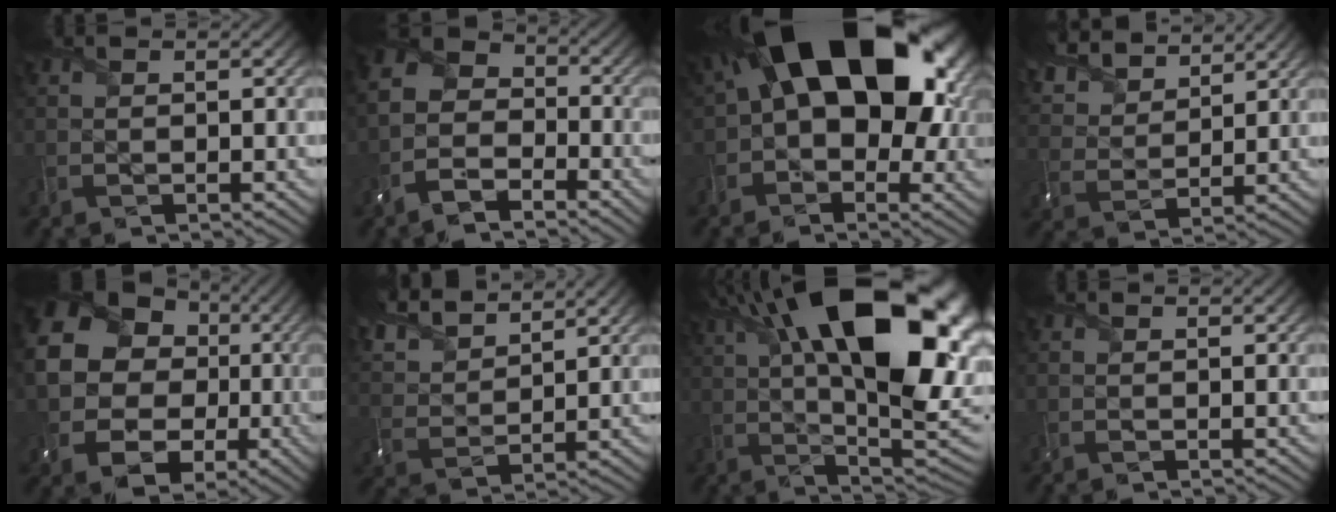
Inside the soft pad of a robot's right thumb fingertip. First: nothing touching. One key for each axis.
{"total": 8.2, "fx": -4.8, "fy": 5.0, "fz": 4.4, "tx": -0.101, "ty": -0.013, "tz": -0.108}
{"total": 20.4, "fx": 5.3, "fy": 12.3, "fz": 15.5, "tx": -0.202, "ty": 0.040, "tz": 0.071}
{"total": 9.3, "fx": 7.3, "fy": 3.8, "fz": 4.3, "tx": -0.127, "ty": 0.024, "tz": 0.136}
{"total": 20.5, "fx": 1.3, "fy": 18.1, "fz": 9.6, "tx": -0.236, "ty": -0.002, "tz": 0.009}
{"total": 9.5, "fx": 7.7, "fy": 3.2, "fz": 4.6, "tx": -0.135, "ty": 0.023, "tz": 0.148}
{"total": 22.3, "fx": 7.2, "fy": 9.7, "fz": 18.7, "tx": -0.285, "ty": 0.040, "tz": 0.113}
{"total": 0.0}